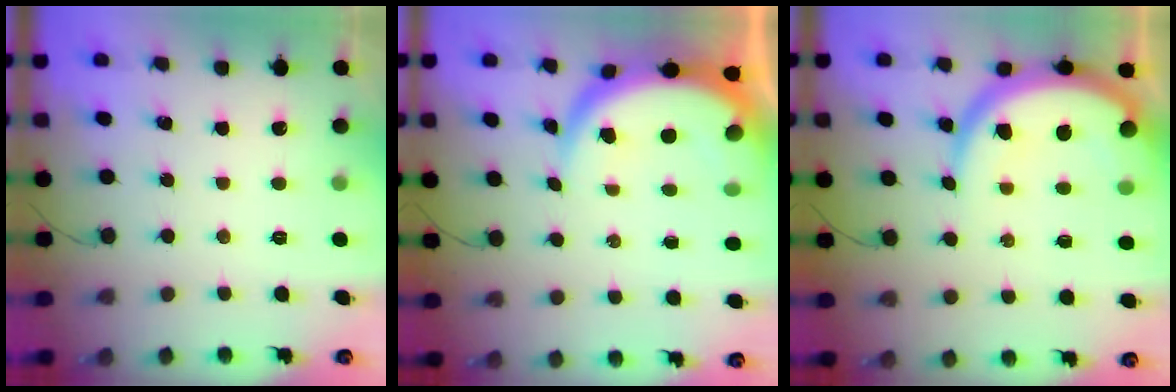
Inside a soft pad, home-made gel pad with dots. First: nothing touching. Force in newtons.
{"total": 8.9, "press": 8.9, "slide": 0.7}
{"total": 12.6, "press": 12.6, "slide": 1.3}